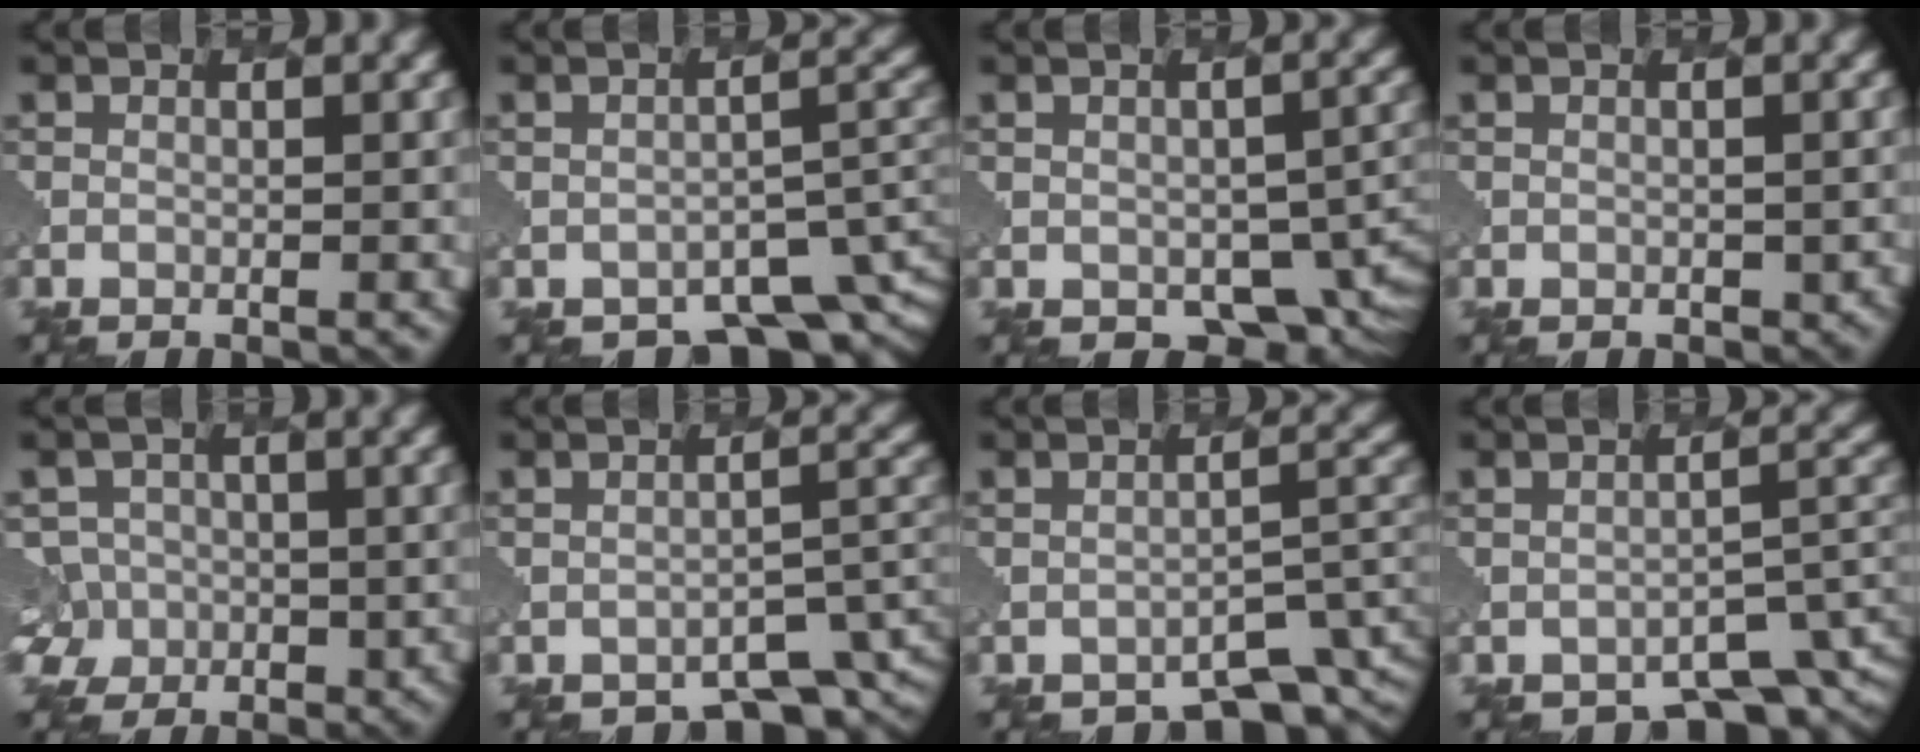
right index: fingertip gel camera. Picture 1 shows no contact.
{"total": 4.5, "force": [-3.7, 2.0, 1.7], "torque": [-0.010, -0.009, -0.054]}
{"total": 4.6, "force": [-0.8, 3.4, 3.0], "torque": [-0.038, -0.020, -0.004]}
{"total": 1.9, "force": [-1.0, 1.3, 0.8], "torque": [-0.010, 0.000, -0.009]}
{"total": 6.0, "force": [-2.9, 5.2, 0.5], "torque": [-0.010, -0.002, -0.065]}
{"total": 2.7, "force": [-2.5, 0.9, 0.5], "torque": [-0.005, -0.003, -0.035]}
{"total": 3.0, "force": [-2.7, 1.1, 0.6], "torque": [-0.003, -0.001, -0.039]}
{"total": 3.6, "force": [-3.2, 1.4, 1.0], "torque": [-0.008, -0.004, -0.043]}